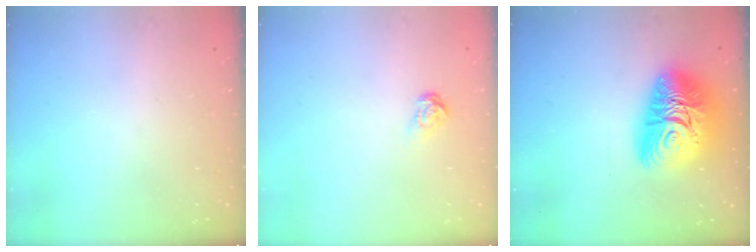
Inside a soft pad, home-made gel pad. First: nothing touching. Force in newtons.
{"total": 4.0, "press": 3.9, "slide": 0.4}
{"total": 17.6, "press": 17.5, "slide": 1.7}